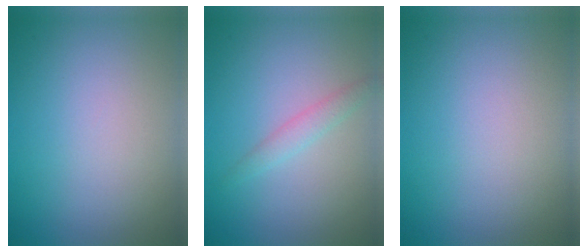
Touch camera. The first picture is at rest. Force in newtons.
{"total": 1.4, "press": 1.4, "slide": 0.0}
{"total": 0.0}